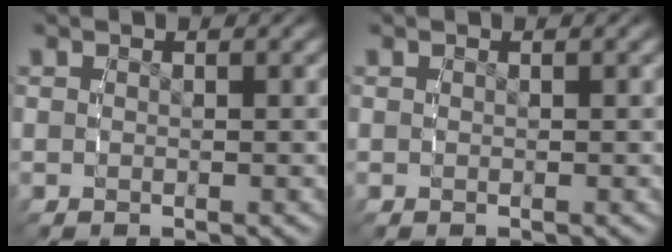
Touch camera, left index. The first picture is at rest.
{"total": 0.0}